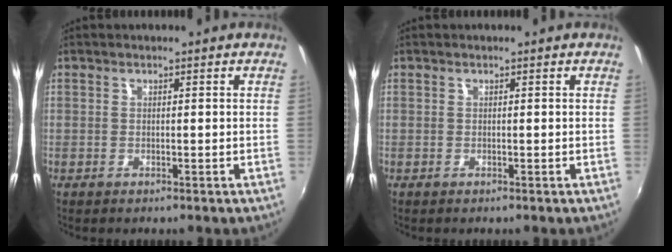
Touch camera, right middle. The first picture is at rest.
{"total": 0.0}